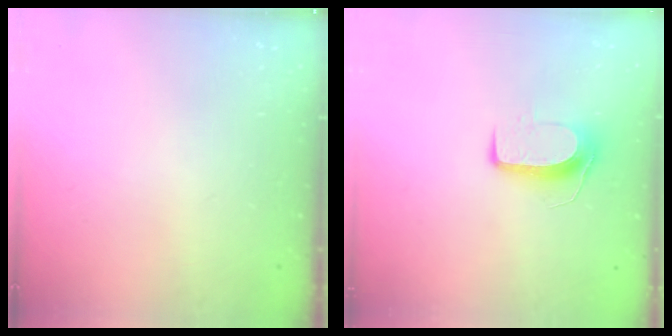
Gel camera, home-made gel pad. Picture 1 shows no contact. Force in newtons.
{"total": 8.9, "press": 8.9, "slide": 0.5}